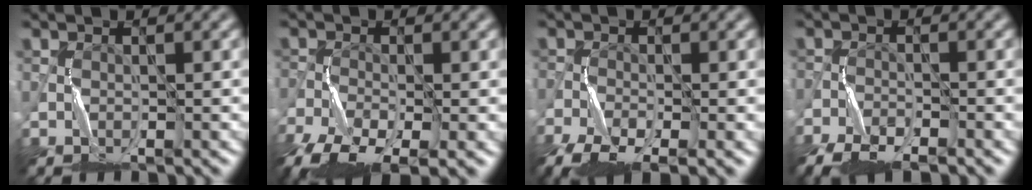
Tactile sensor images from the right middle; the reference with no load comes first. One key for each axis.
{"total": 9.1, "fx": -5.9, "fy": 3.5, "fz": 6.0, "tx": -0.129, "ty": -0.036, "tz": -0.113}
{"total": 7.4, "fx": -5.1, "fy": 2.6, "fz": 4.8, "tx": -0.101, "ty": -0.033, "tz": -0.098}
{"total": 6.3, "fx": -5.1, "fy": 1.9, "fz": 3.1, "tx": -0.064, "ty": -0.023, "tz": -0.096}